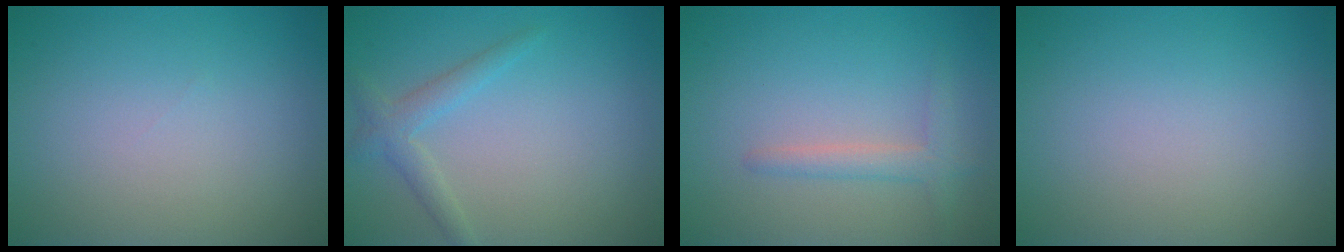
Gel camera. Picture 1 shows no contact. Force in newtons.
{"total": 2.0, "press": 2.0, "slide": 0.2}
{"total": 1.9, "press": 1.9, "slide": 0.2}
{"total": 0.0}